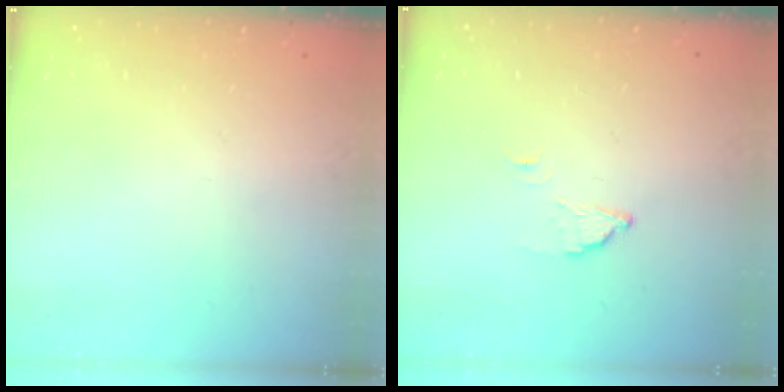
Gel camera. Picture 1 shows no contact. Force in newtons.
{"total": 2.2, "press": 2.2, "slide": 0.1}